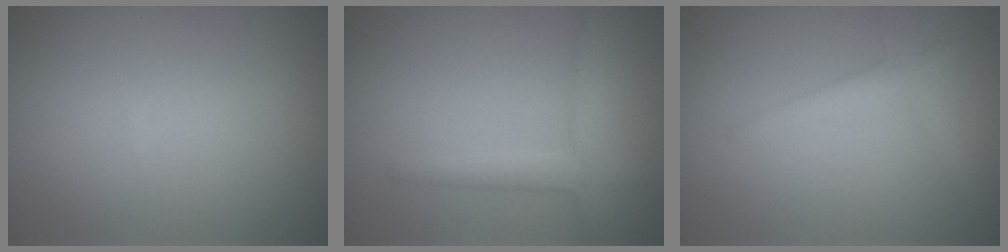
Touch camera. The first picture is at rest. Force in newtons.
{"total": 2.7, "press": 2.7, "slide": 0.2}
{"total": 1.6, "press": 1.6, "slide": 0.1}